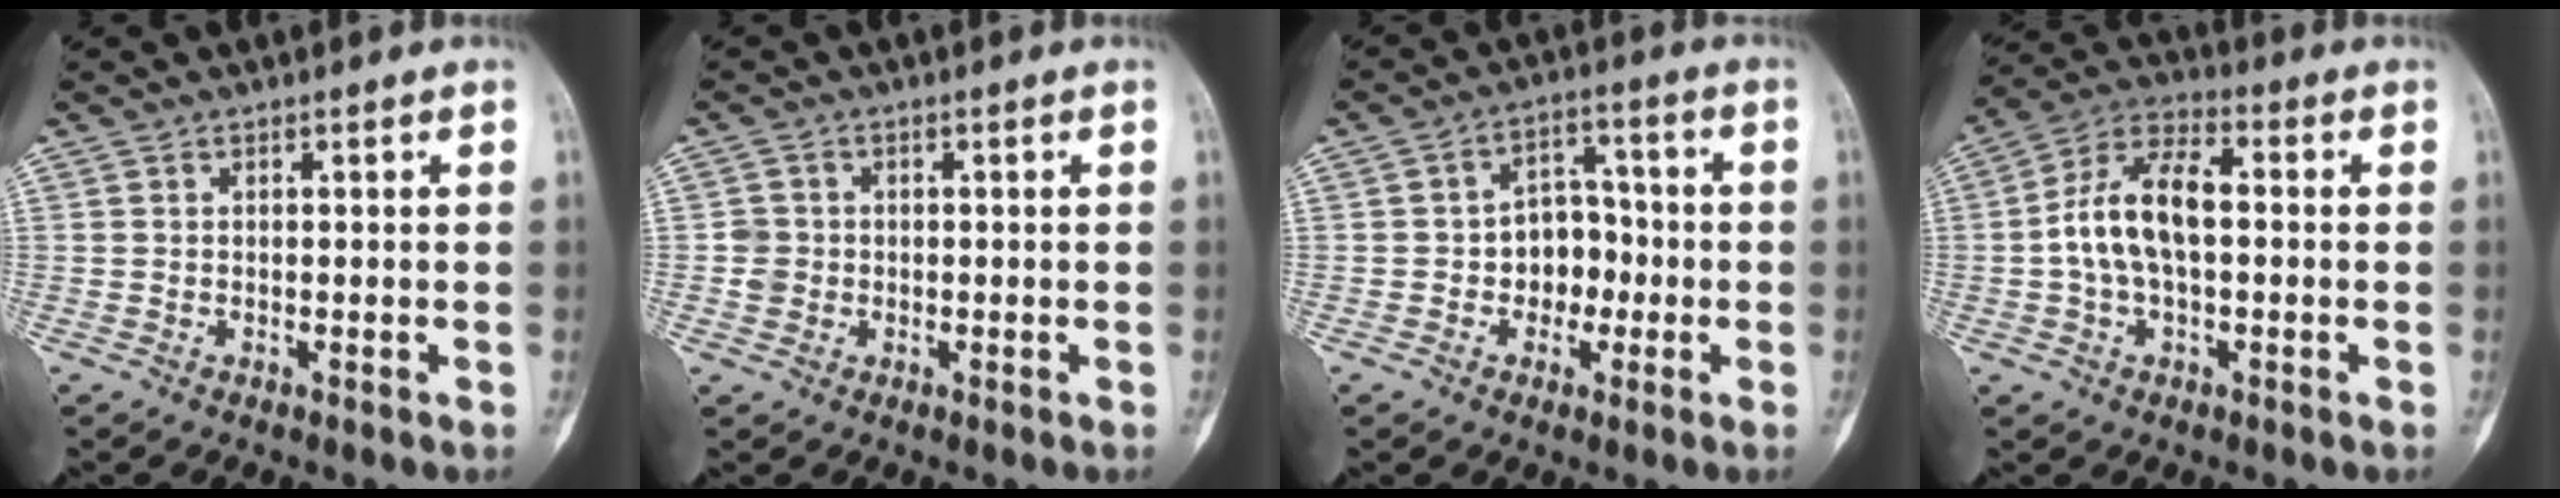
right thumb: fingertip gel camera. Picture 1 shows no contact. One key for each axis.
{"total": 2.5, "fx": -0.3, "fy": 2.4, "fz": 0.6, "tx": 0.004, "ty": 0.007, "tz": -0.005}
{"total": 7.6, "fx": -1.5, "fy": 6.0, "fz": 4.4, "tx": -0.019, "ty": 0.034, "tz": -0.032}
{"total": 12.1, "fx": -0.1, "fy": 6.5, "fz": 10.2, "tx": -0.192, "ty": 0.034, "tz": -0.009}